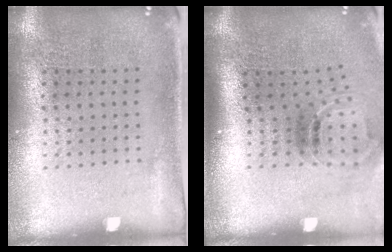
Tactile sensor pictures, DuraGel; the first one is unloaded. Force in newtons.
{"total": 1.5, "press": 1.1, "slide": 1.1}